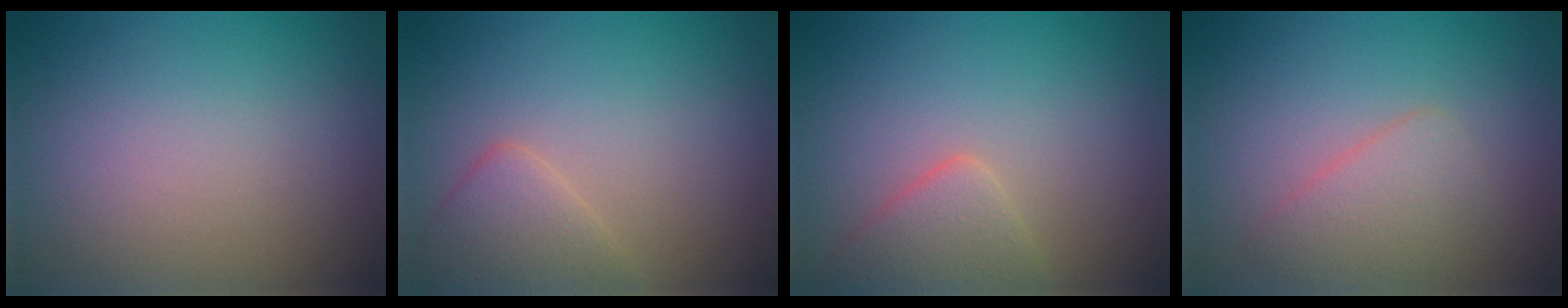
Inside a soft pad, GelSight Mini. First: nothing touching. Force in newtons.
{"total": 2.7, "press": 2.7, "slide": 0.1}
{"total": 2.8, "press": 2.8, "slide": 0.2}
{"total": 2.6, "press": 2.6, "slide": 0.1}